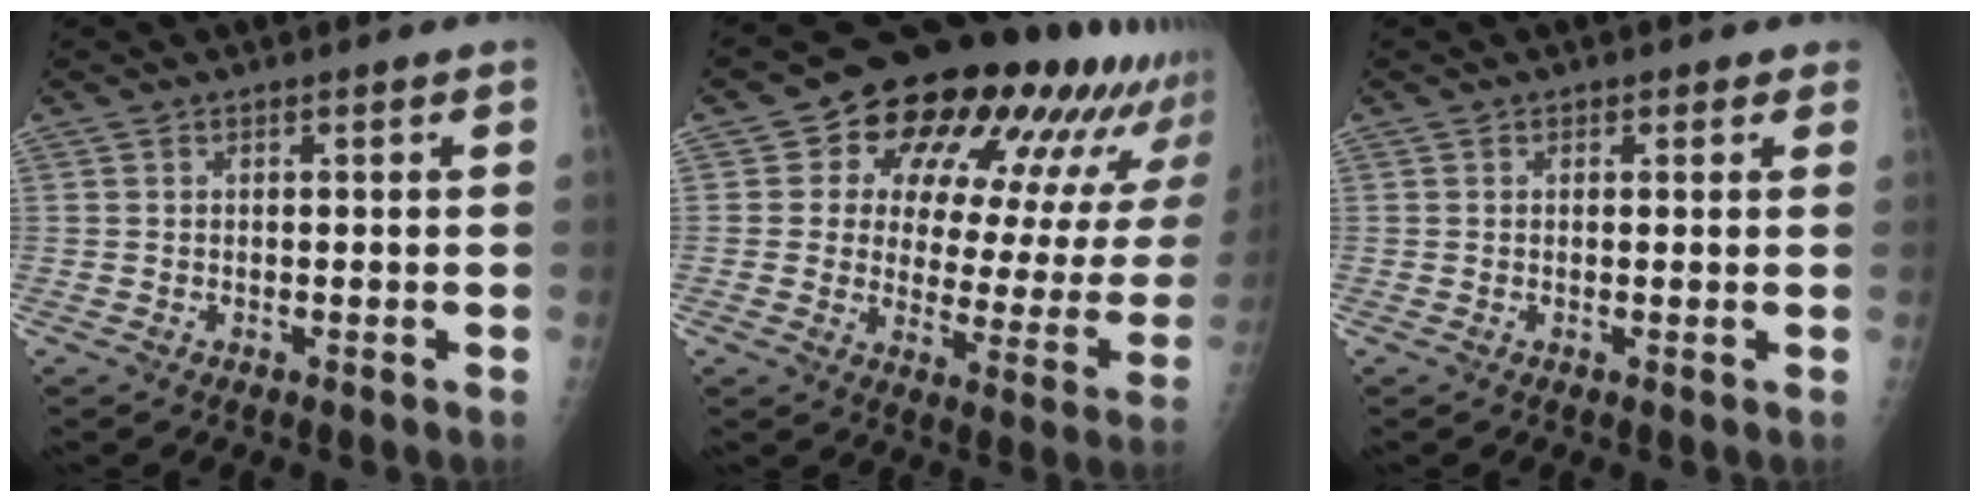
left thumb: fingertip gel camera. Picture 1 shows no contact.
{"total": 24.4, "force": [15.4, 11.4, 15.1], "torque": [-0.166, -0.046, 0.195]}
{"total": 1.3, "force": [0.8, 1.0, 0.3], "torque": [0.015, -0.002, 0.003]}